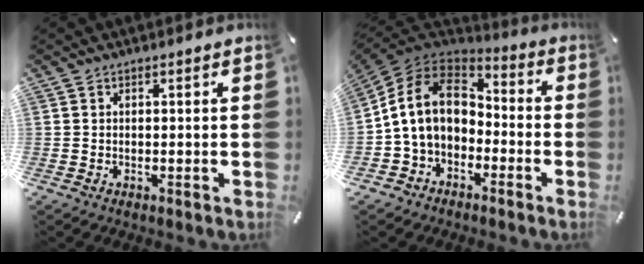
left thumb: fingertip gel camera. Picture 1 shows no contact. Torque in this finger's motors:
{"motor_torque": [0.45, 2.62, 2.35, 0.15, 0.77]}